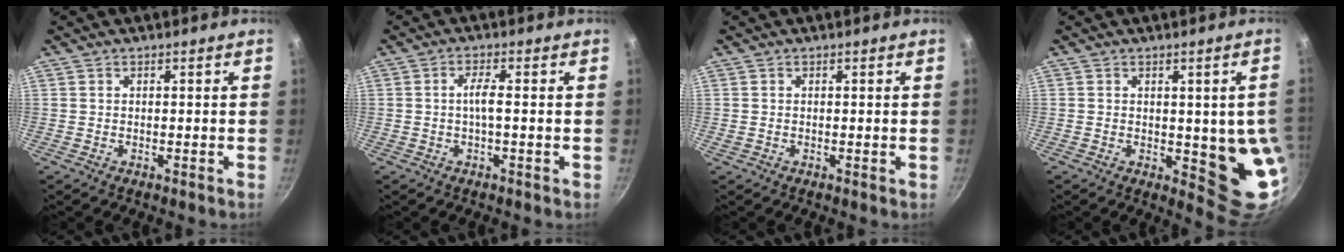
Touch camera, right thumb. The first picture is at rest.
{"total": 3.0, "force": [-0.3, 0.3, 2.9], "torque": [-0.066, 0.007, -0.008]}
{"total": 0.0}
{"total": 10.4, "force": [-0.4, 3.9, 9.7], "torque": [-0.086, -0.023, -0.002]}